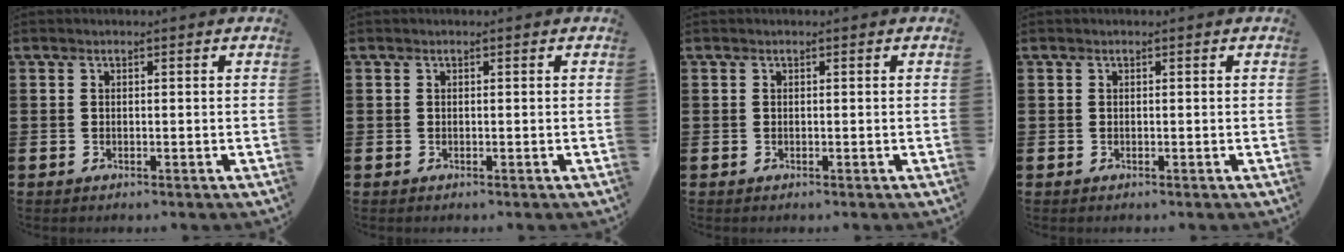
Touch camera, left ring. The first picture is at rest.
{"total": 0.0}
{"total": 0.0}
{"total": 0.0}